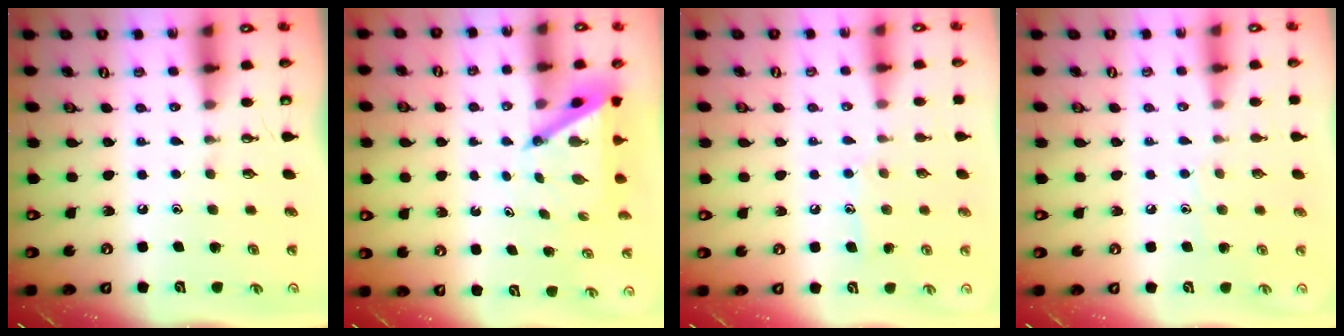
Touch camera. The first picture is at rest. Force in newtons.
{"total": 4.4, "press": 4.3, "slide": 0.4}
{"total": 7.1, "press": 7.1, "slide": 0.6}
{"total": 5.6, "press": 5.6, "slide": 0.6}